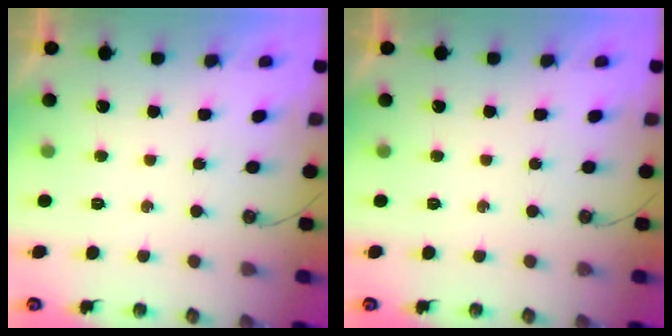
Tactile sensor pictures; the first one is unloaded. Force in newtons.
{"total": 0.0}